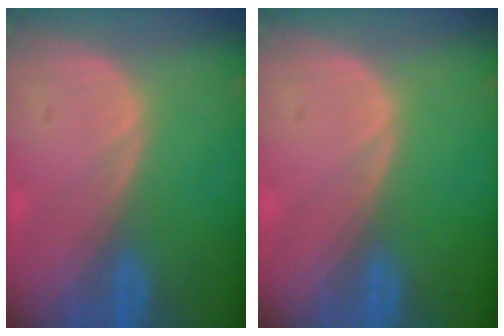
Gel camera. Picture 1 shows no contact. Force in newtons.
{"total": 0.0}